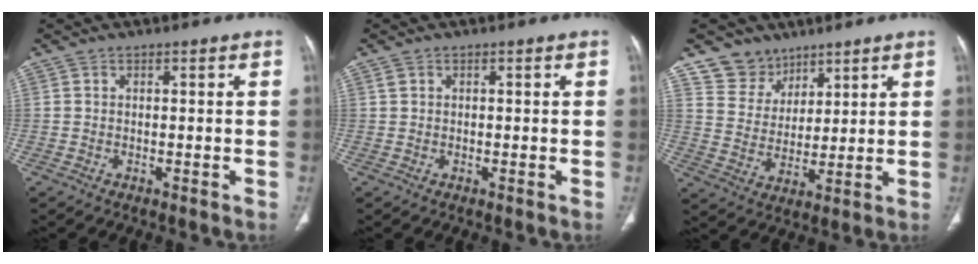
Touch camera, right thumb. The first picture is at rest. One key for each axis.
{"total": 0.7, "fx": 0.3, "fy": 0.6, "fz": 0.2, "tx": 0.000, "ty": 0.002, "tz": 0.005}
{"total": 7.8, "fx": 5.8, "fy": 5.2, "fz": 0.2, "tx": 0.030, "ty": -0.054, "tz": 0.118}